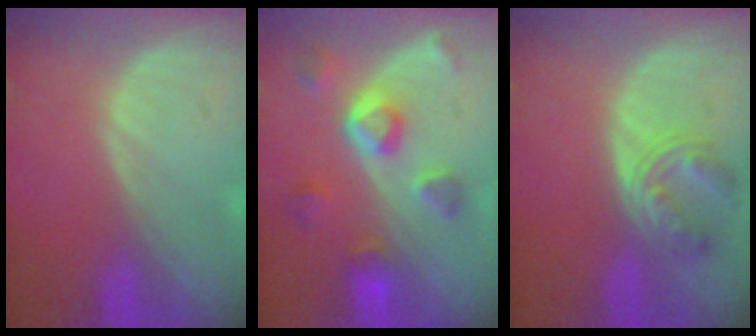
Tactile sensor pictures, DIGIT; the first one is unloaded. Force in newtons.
{"total": 7.8, "press": 7.0, "slide": 3.5}
{"total": 5.5, "press": 5.5, "slide": 0.5}